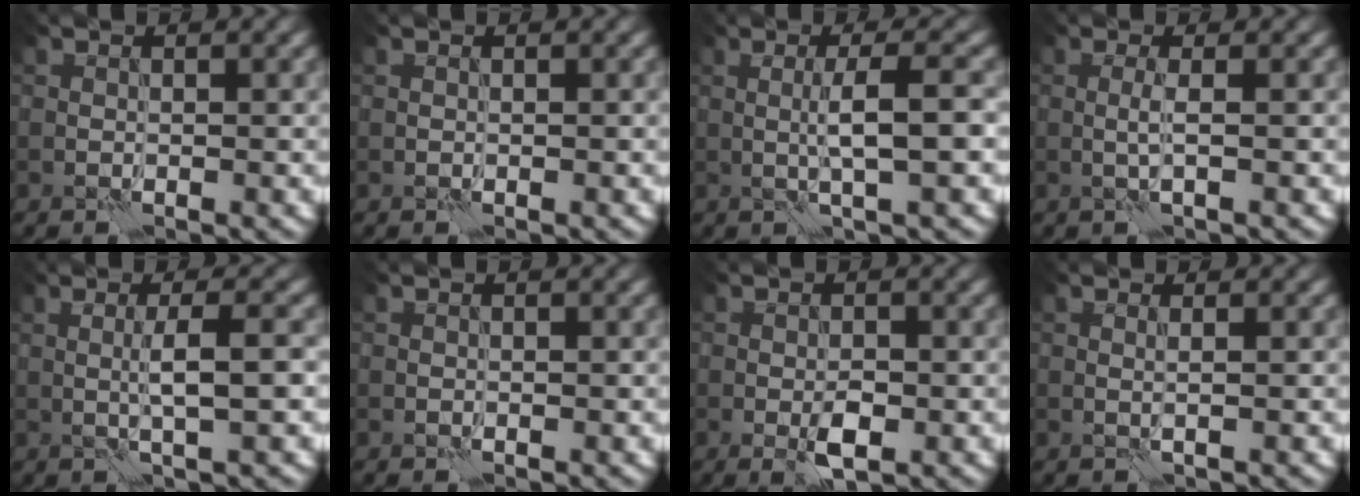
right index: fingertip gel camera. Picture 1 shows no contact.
{"total": 0.0}
{"total": 3.5, "force": [0.0, 0.4, 3.5], "torque": [-0.060, 0.004, -0.001]}
{"total": 1.4, "force": [0.0, 0.0, 1.4], "torque": [-0.030, 0.003, -0.003]}
{"total": 3.0, "force": [0.0, 0.3, 2.9], "torque": [-0.050, 0.003, -0.001]}
{"total": 0.0}
{"total": 2.2, "force": [-0.7, 0.9, 1.9], "torque": [-0.032, 0.000, -0.014]}
{"total": 0.9, "force": [0.3, 0.2, 0.8], "torque": [-0.015, 0.000, -0.004]}